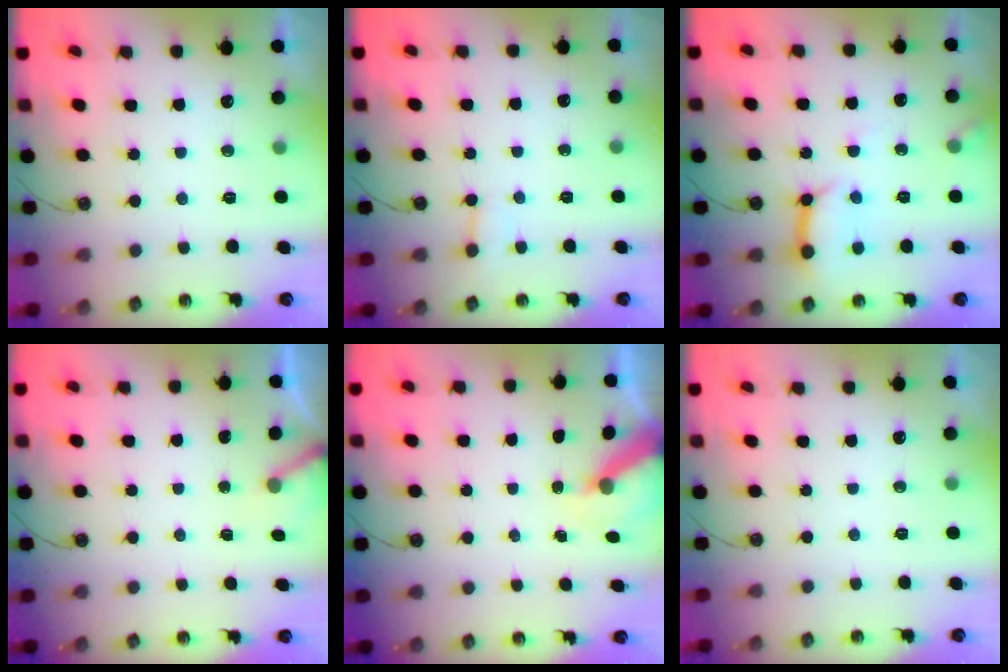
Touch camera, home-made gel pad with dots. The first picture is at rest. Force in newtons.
{"total": 2.7, "press": 2.7, "slide": 0.5}
{"total": 12.8, "press": 12.7, "slide": 1.4}
{"total": 3.0, "press": 3.0, "slide": 0.2}
{"total": 5.4, "press": 5.4, "slide": 0.5}
{"total": 0.0}